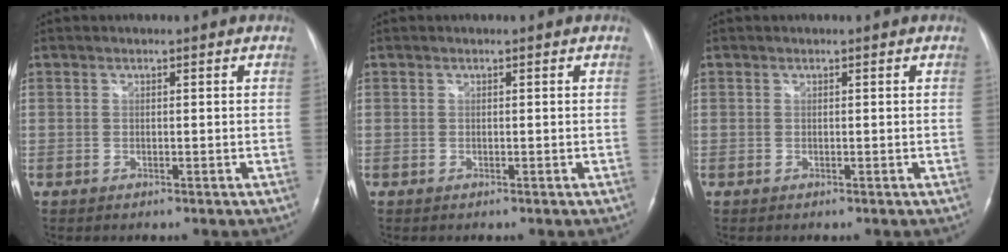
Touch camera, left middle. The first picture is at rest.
{"total": 0.0}
{"total": 0.0}